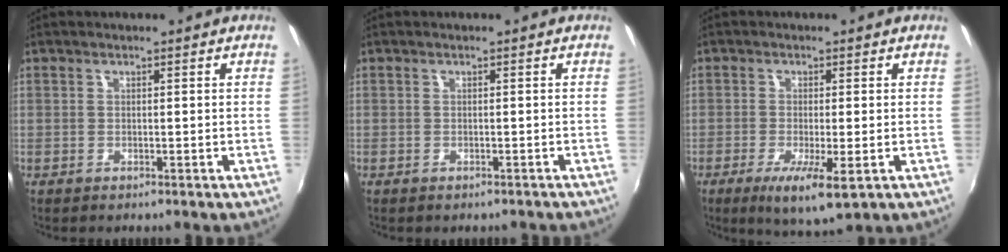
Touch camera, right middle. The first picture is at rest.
{"total": 1.3, "force": [-1.1, 0.5, 0.4], "torque": [-0.011, -0.003, -0.012]}
{"total": 7.4, "force": [-3.2, 1.2, 6.6], "torque": [-0.134, -0.026, -0.050]}